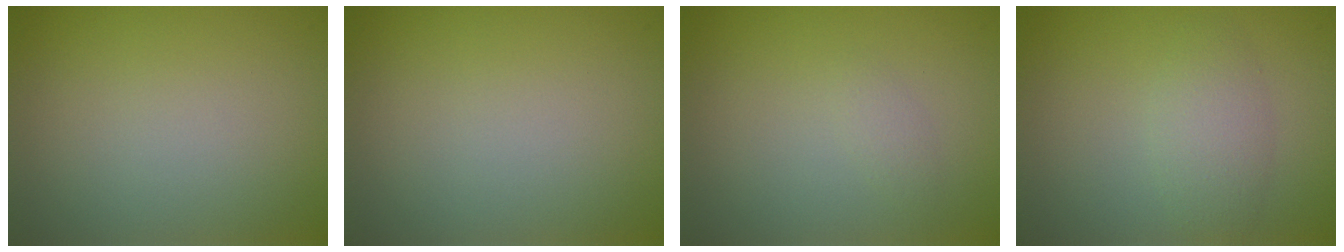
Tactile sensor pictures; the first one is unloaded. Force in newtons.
{"total": 0.0}
{"total": 0.7, "press": 0.7, "slide": 0.0}
{"total": 2.4, "press": 2.4, "slide": 0.0}